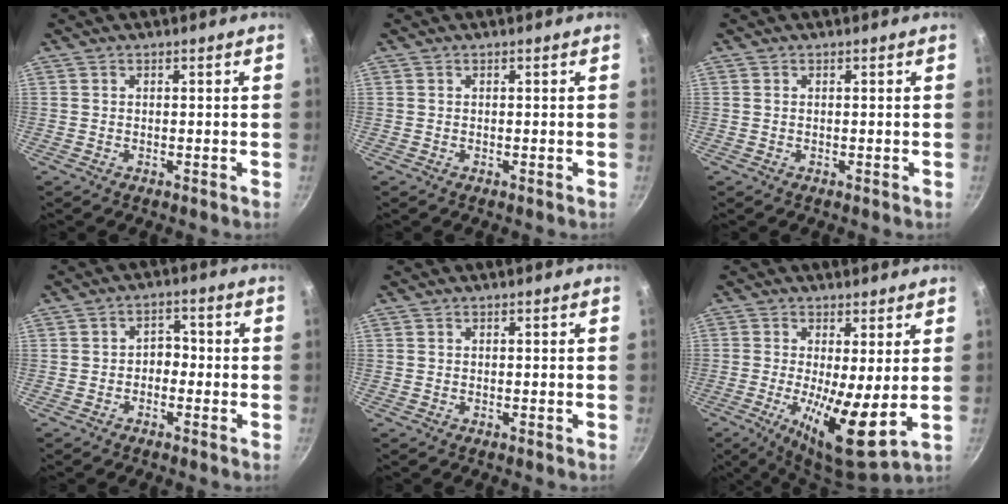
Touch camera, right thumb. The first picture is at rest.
{"total": 0.0}
{"total": 0.0}
{"total": 3.0, "force": [-1.0, 2.3, 1.7], "torque": [-0.003, 0.017, -0.023]}
{"total": 0.0}
{"total": 11.8, "force": [-0.2, 3.1, 11.4], "torque": [-0.190, -0.029, -0.003]}